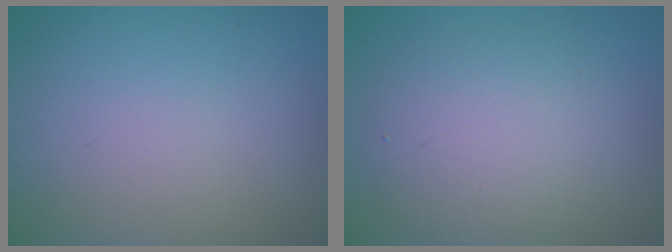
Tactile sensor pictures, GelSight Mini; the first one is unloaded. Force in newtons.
{"total": 4.5, "press": 4.4, "slide": 0.4}